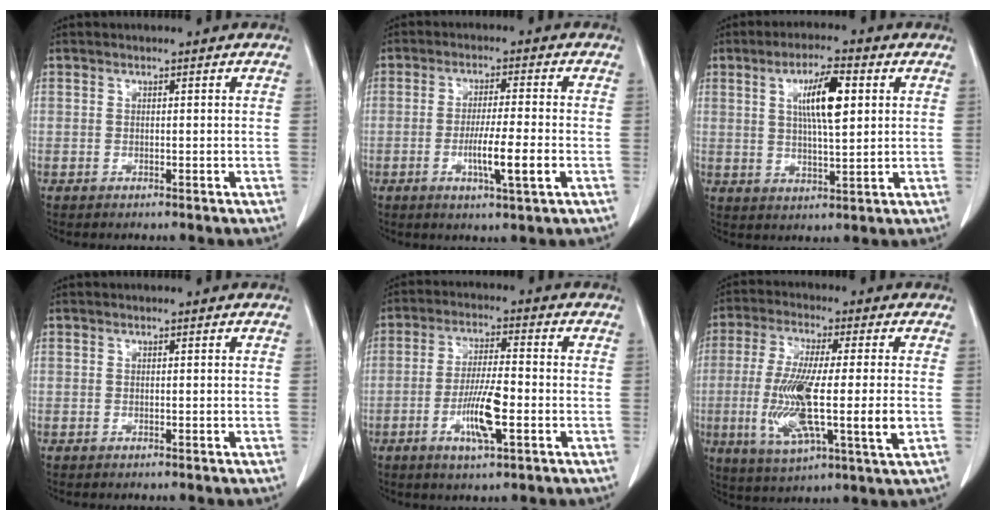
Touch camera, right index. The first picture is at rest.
{"total": 7.0, "force": [-2.2, -0.1, 6.6], "torque": [-0.116, -0.012, -0.037]}
{"total": 8.3, "force": [2.4, 1.5, 7.8], "torque": [-0.137, 0.005, 0.043]}
{"total": 0.0}
{"total": 8.2, "force": [-2.8, 1.2, 7.6], "torque": [-0.146, -0.005, -0.050]}
{"total": 15.3, "force": [-2.2, 1.8, 15.0], "torque": [-0.294, -0.020, -0.040]}